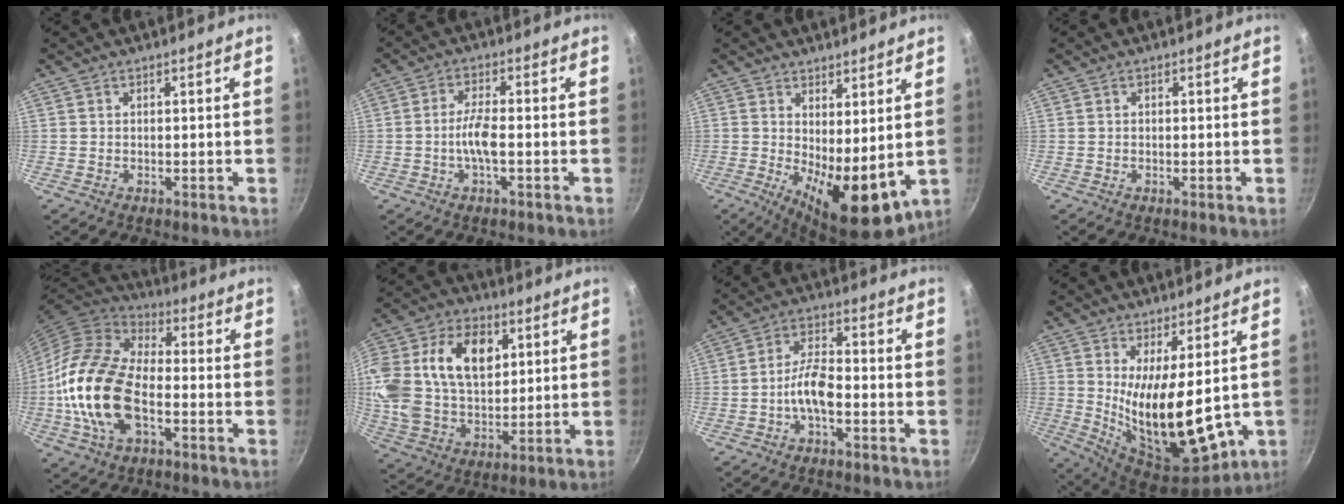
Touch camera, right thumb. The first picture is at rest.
{"total": 5.0, "force": [-1.3, 1.3, 4.6], "torque": [-0.095, 0.016, -0.030]}
{"total": 11.6, "force": [0.7, 4.8, 10.5], "torque": [-0.135, -0.028, 0.022]}
{"total": 0.0}
{"total": 19.9, "force": [-4.2, 11.4, 15.7], "torque": [-0.294, 0.029, -0.091]}
{"total": 25.4, "force": [7.0, 17.4, 17.2], "torque": [-0.358, 0.021, 0.122]}
{"total": 6.5, "force": [-2.4, 2.7, 5.4], "torque": [-0.098, 0.032, -0.050]}
{"total": 16.4, "force": [1.6, 6.7, 14.8], "torque": [-0.230, -0.048, 0.051]}